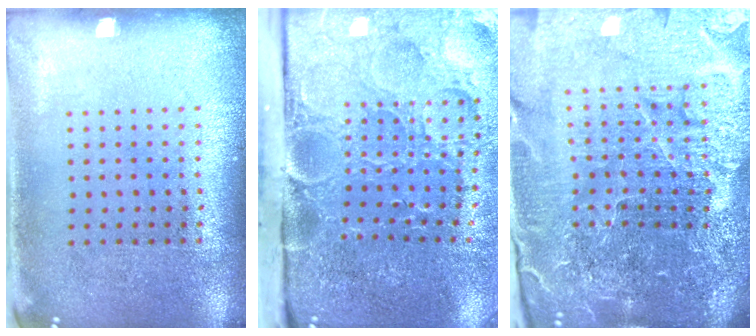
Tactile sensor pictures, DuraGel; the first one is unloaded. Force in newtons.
{"total": 5.4, "press": 4.1, "slide": 3.4}
{"total": 6.7, "press": 5.8, "slide": 3.2}